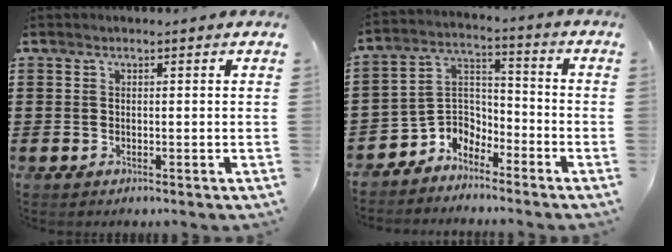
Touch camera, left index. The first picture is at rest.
{"total": 5.3, "force": [-4.5, 2.7, 0.3], "torque": [-0.026, 0.001, -0.099]}